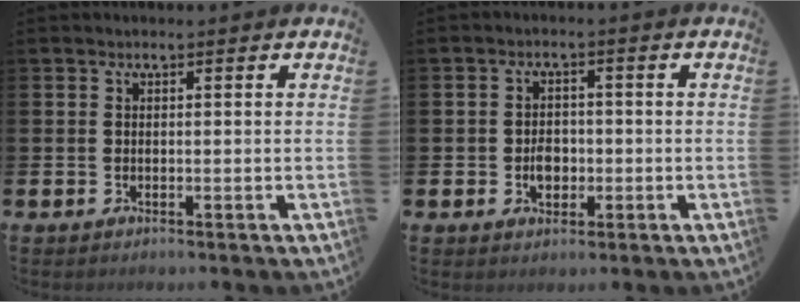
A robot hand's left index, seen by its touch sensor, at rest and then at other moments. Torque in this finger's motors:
{"motor_torque": [0.57, 0.10, 0.04, 0.09]}